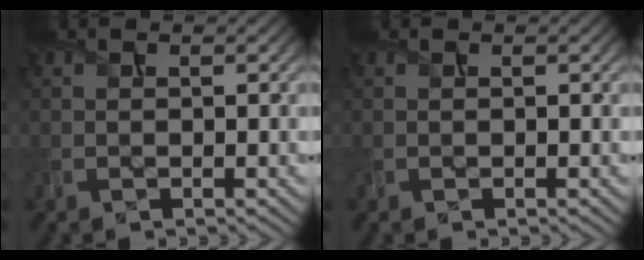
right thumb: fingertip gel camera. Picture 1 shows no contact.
{"total": 0.0}